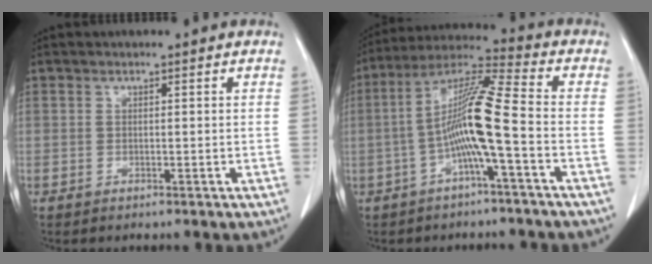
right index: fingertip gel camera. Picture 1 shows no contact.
{"total": 11.5, "force": [-2.7, -0.1, 11.2], "torque": [-0.219, 0.023, -0.056]}